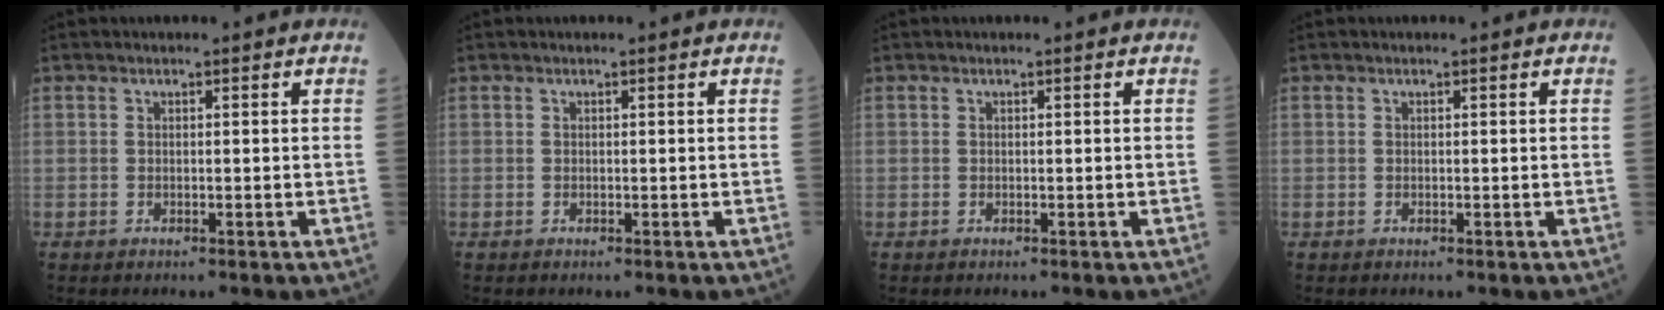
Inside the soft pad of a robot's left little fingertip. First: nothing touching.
{"total": 0.0}
{"total": 0.0}
{"total": 0.0}